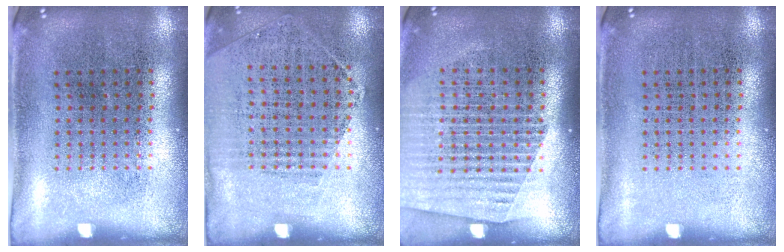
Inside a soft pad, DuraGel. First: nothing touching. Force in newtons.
{"total": 1.2, "press": 1.0, "slide": 0.6}
{"total": 1.6, "press": 1.5, "slide": 0.6}
{"total": 0.0}